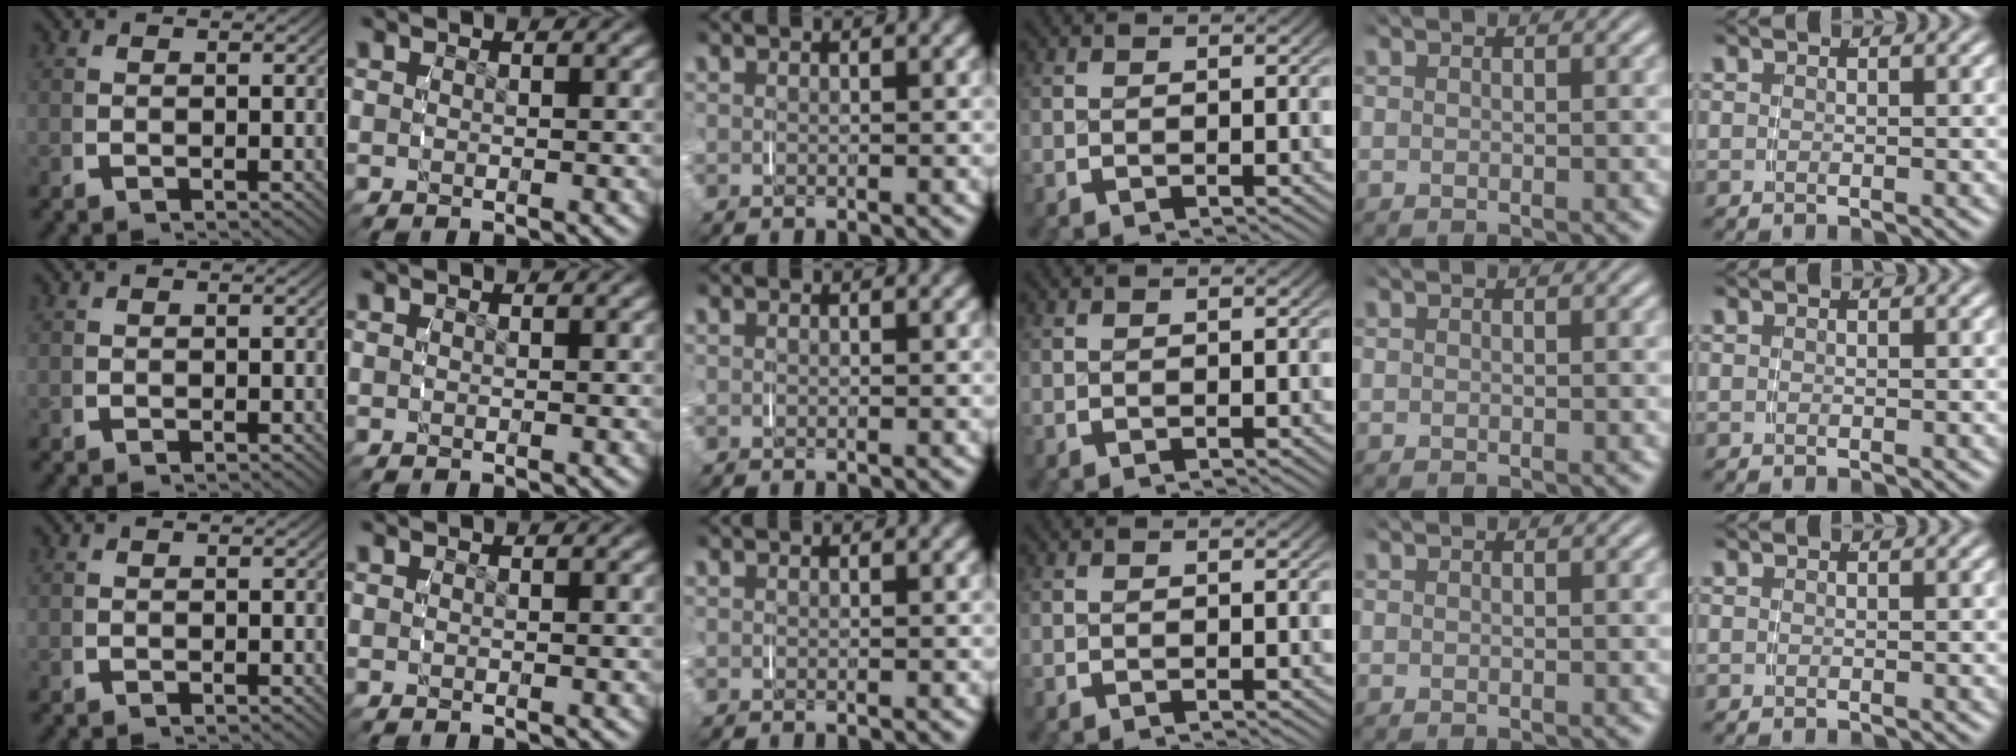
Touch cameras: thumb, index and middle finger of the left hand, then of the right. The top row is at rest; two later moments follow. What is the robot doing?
{"motion": "grasp_and_lifting", "object": "jewelry box"}